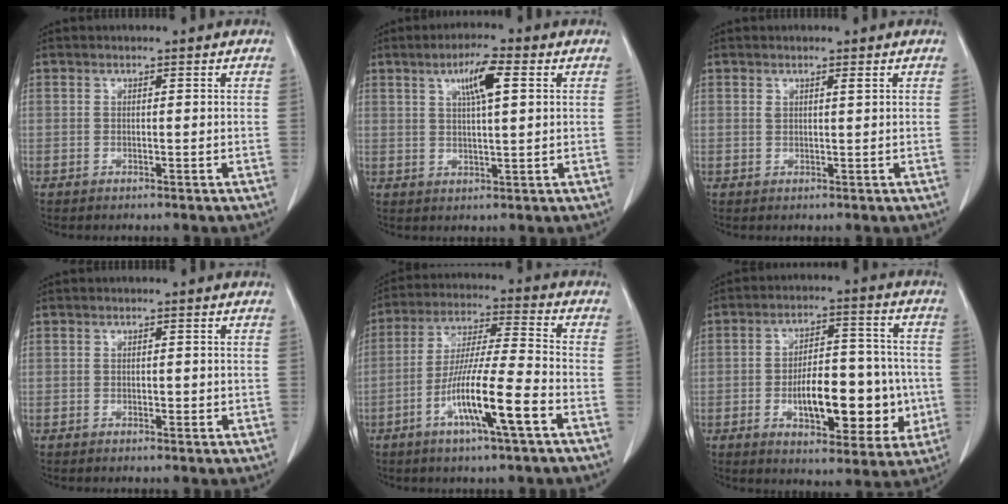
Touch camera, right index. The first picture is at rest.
{"total": 6.2, "force": [2.4, 0.8, 5.6], "torque": [-0.099, 0.006, 0.041]}
{"total": 1.0, "force": [0.6, 0.0, 0.7], "torque": [-0.016, -0.001, 0.011]}
{"total": 1.1, "force": [-0.2, 0.6, 0.9], "torque": [-0.014, 0.000, -0.001]}
{"total": 12.8, "force": [-5.3, 0.1, 11.6], "torque": [-0.220, -0.009, -0.099]}
{"total": 14.8, "force": [-2.9, 6.3, 13.1], "torque": [-0.195, 0.020, -0.036]}